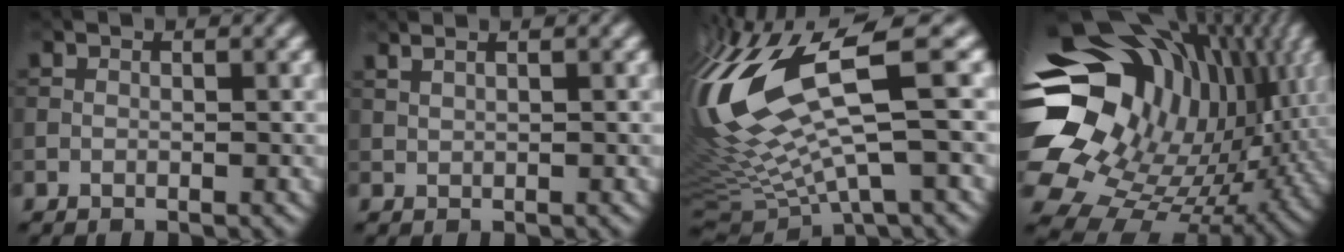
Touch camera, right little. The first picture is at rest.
{"total": 2.5, "force": [1.9, 0.9, 1.4], "torque": [-0.024, 0.012, 0.013]}
{"total": 14.9, "force": [3.2, 4.7, 13.8], "torque": [-0.321, 0.007, 0.075]}
{"total": 19.3, "force": [4.1, 13.6, 13.0], "torque": [-0.259, -0.014, 0.100]}